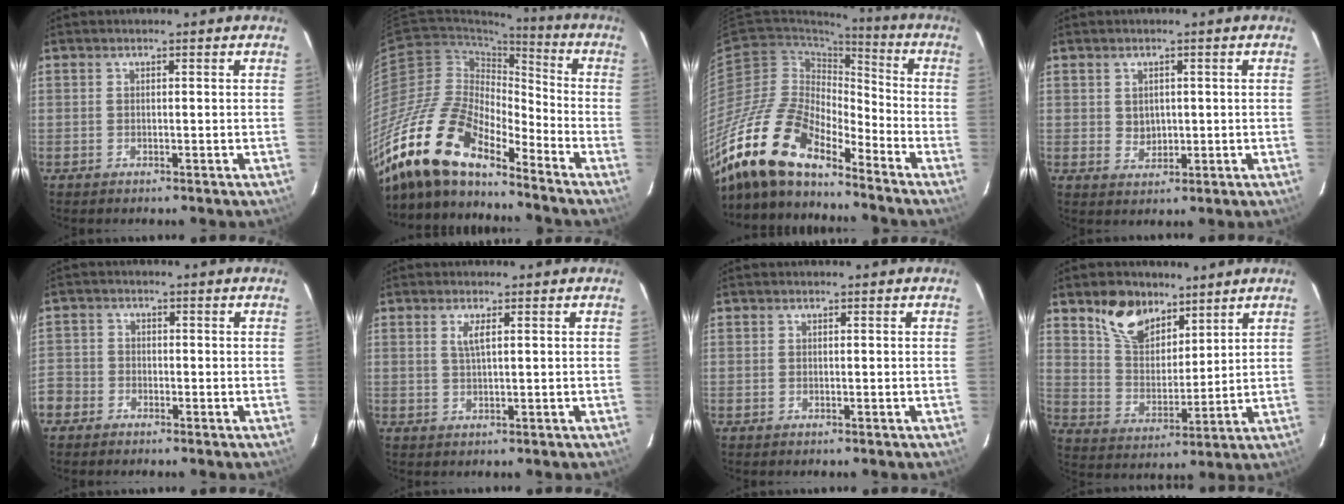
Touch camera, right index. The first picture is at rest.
{"total": 22.4, "force": [-17.7, 6.5, 12.1], "torque": [-0.243, -0.033, -0.345]}
{"total": 20.8, "force": [-16.8, 5.9, 10.8], "torque": [-0.216, -0.031, -0.328]}
{"total": 4.3, "force": [0.7, 3.8, 2.0], "torque": [-0.032, 0.002, 0.023]}
{"total": 6.4, "force": [-3.3, 5.4, 1.1], "torque": [-0.039, 0.023, -0.069]}
{"total": 2.1, "force": [0.9, 0.2, 1.9], "torque": [-0.037, 0.002, 0.017]}
{"total": 0.0}
{"total": 10.9, "force": [7.5, 6.0, 5.1], "torque": [-0.093, 0.013, 0.146]}